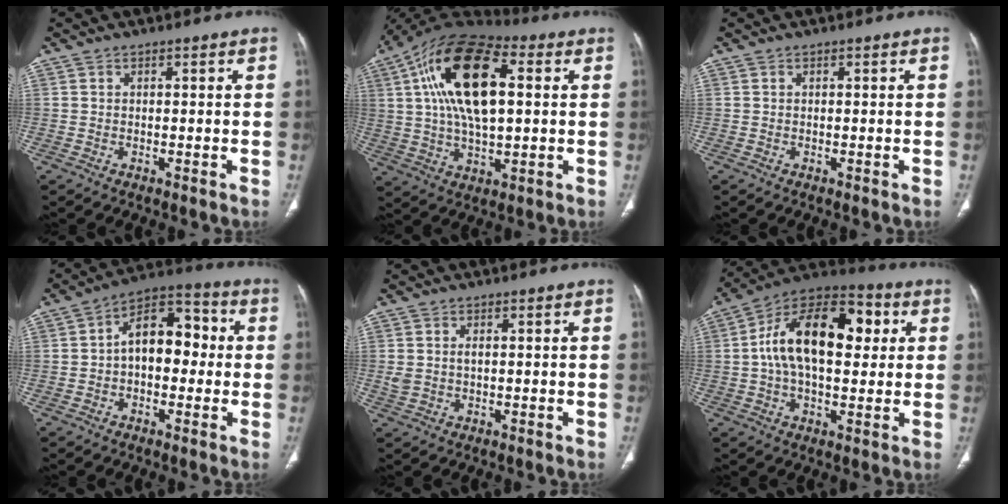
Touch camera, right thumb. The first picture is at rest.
{"total": 21.2, "force": [4.6, 10.3, 17.9], "torque": [-0.324, 0.013, 0.072]}
{"total": 0.0}
{"total": 13.0, "force": [0.6, 8.0, 10.2], "torque": [-0.119, 0.039, -0.005]}
{"total": 2.6, "force": [0.2, 1.7, 2.0], "torque": [-0.050, 0.005, 0.009]}
{"total": 20.2, "force": [3.3, 11.3, 16.4], "torque": [-0.252, 0.029, 0.044]}